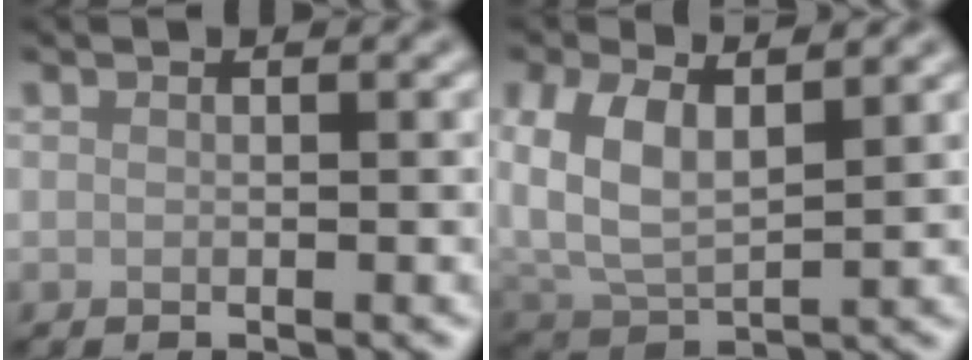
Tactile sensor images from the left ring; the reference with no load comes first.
{"total": 6.4, "force": [2.9, 3.4, 4.6], "torque": [-0.103, 0.003, 0.054]}